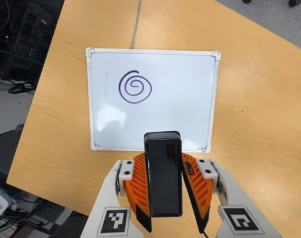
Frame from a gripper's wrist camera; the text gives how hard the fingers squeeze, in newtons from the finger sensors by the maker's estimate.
{"total": 5.7, "left": 5.3, "right": 6.1}